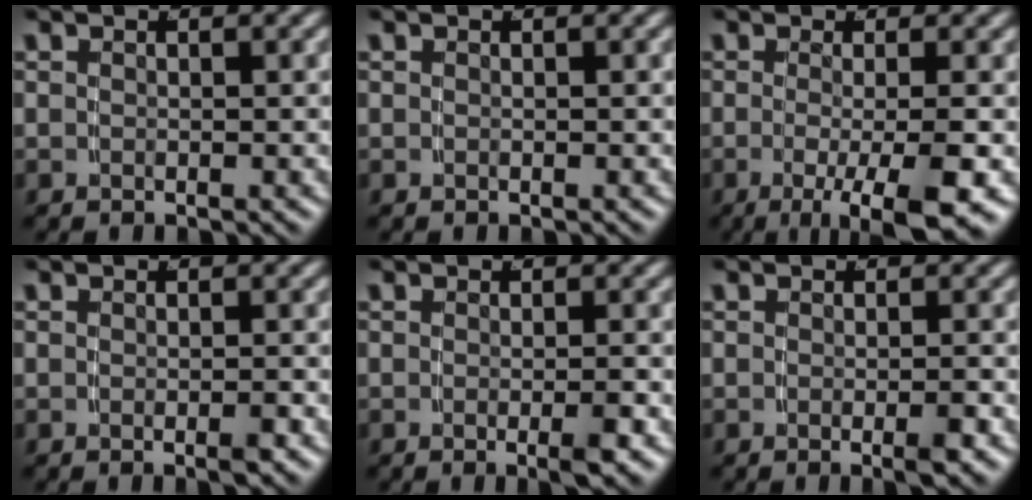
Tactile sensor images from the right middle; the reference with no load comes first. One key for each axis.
{"total": 0.0}
{"total": 7.1, "fx": -4.7, "fy": 1.1, "fz": 5.2, "tx": -0.082, "ty": -0.032, "tz": -0.058}
{"total": 0.9, "fx": -0.6, "fy": -0.1, "fz": 0.8, "tx": -0.011, "ty": 0.002, "tz": -0.011}
{"total": 1.9, "fx": -1.0, "fy": -0.3, "fz": 1.6, "tx": -0.018, "ty": 0.002, "tz": -0.018}
{"total": 1.5, "fx": -0.8, "fy": -0.2, "fz": 1.2, "tx": -0.016, "ty": 0.003, "tz": -0.016}